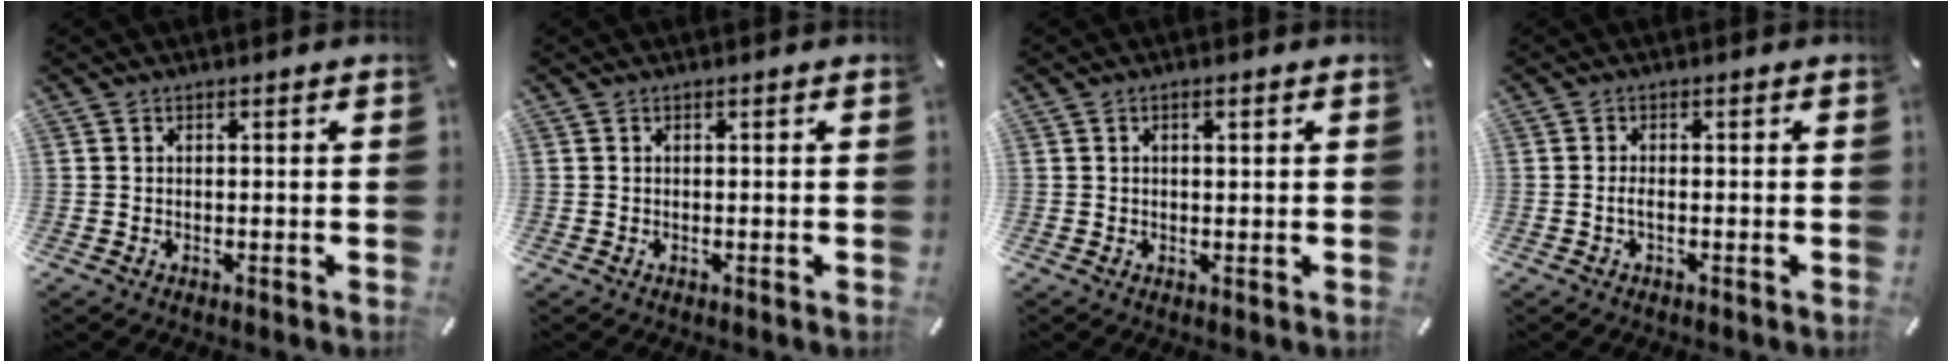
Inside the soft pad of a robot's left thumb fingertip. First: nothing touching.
{"total": 0.0}
{"total": 1.4, "force": [0.5, 0.6, 1.2], "torque": [-0.024, 0.004, 0.007]}
{"total": 1.7, "force": [-0.5, 0.5, 1.6], "torque": [-0.036, -0.002, -0.012]}